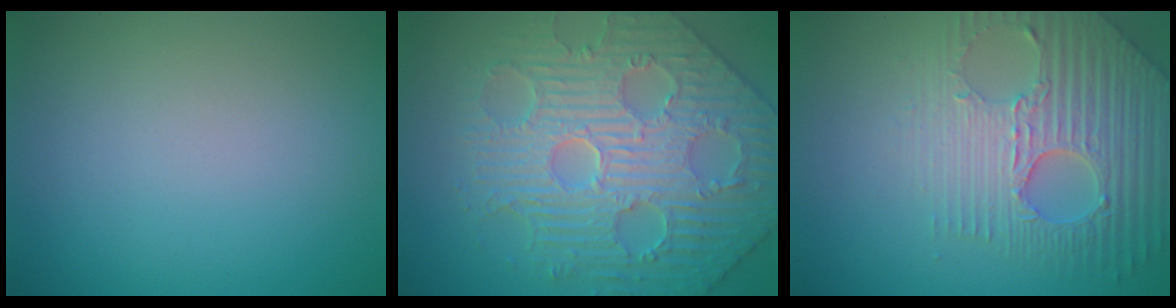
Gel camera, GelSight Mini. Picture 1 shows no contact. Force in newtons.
{"total": 7.2, "press": 6.0, "slide": 3.9}
{"total": 7.3, "press": 5.4, "slide": 4.9}